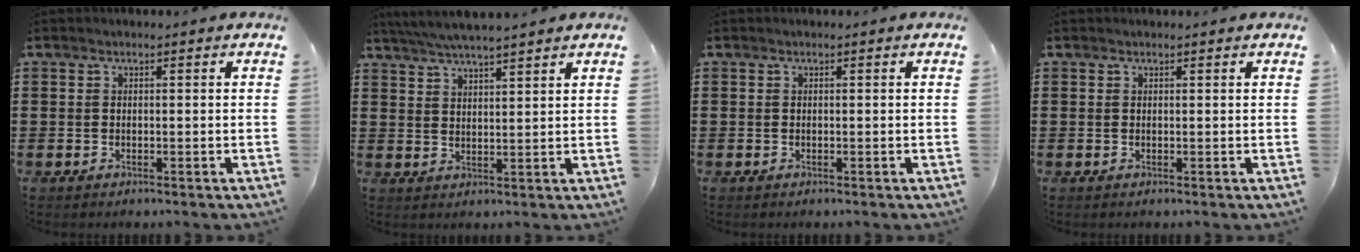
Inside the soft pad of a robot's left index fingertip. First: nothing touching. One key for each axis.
{"total": 4.1, "fx": 3.8, "fy": -0.2, "fz": 1.5, "tx": -0.040, "ty": -0.012, "tz": 0.068}
{"total": 0.0}
{"total": 0.0}